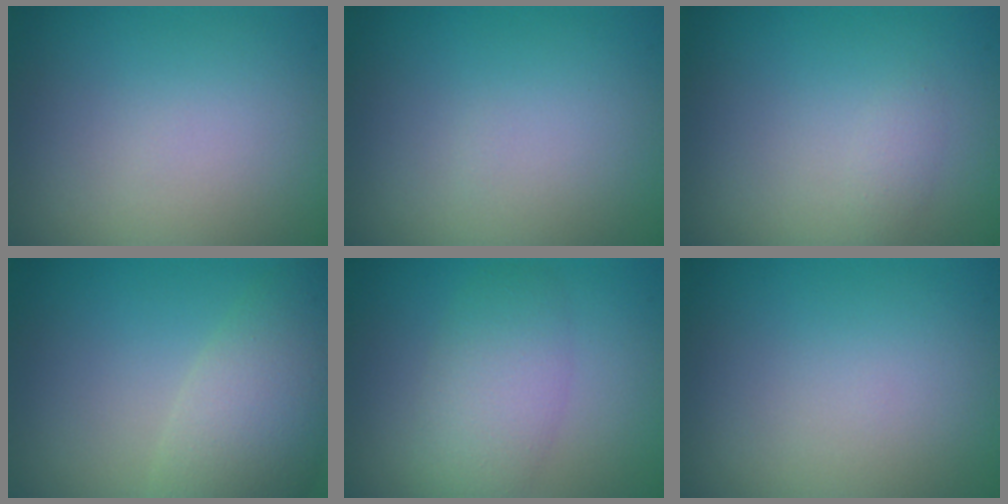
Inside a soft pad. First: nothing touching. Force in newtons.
{"total": 0.0}
{"total": 0.9, "press": 0.9, "slide": 0.1}
{"total": 7.0, "press": 7.0, "slide": 0.6}
{"total": 4.4, "press": 4.4, "slide": 0.3}
{"total": 0.0}